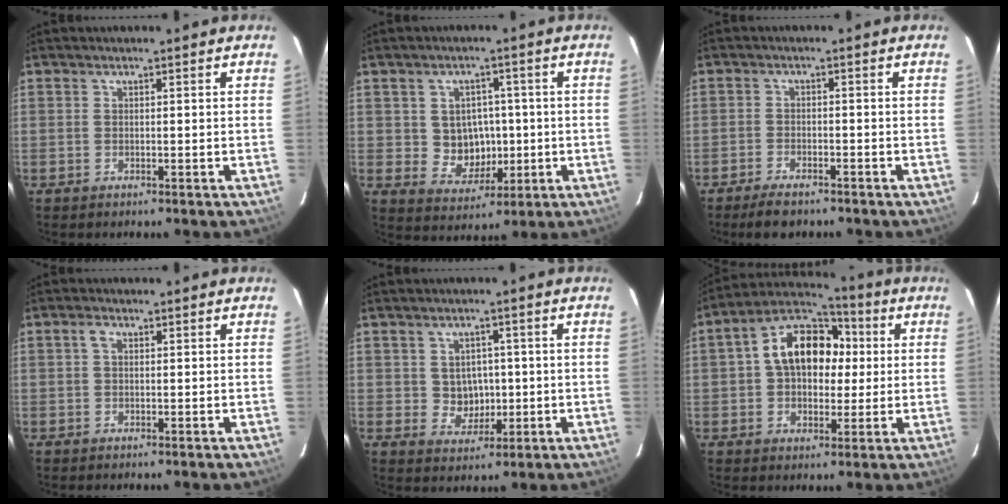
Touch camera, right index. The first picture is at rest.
{"total": 7.2, "force": [0.0, 6.6, 2.7], "torque": [-0.055, 0.009, 0.018]}
{"total": 5.0, "force": [-4.1, 1.5, 2.3], "torque": [-0.060, -0.007, -0.073]}
{"total": 1.4, "force": [0.4, 0.9, 1.0], "torque": [-0.019, 0.007, 0.005]}
{"total": 4.9, "force": [0.2, 4.6, 1.6], "torque": [-0.032, 0.008, 0.014]}
{"total": 13.5, "force": [2.0, 9.3, 9.6], "torque": [-0.173, 0.041, 0.028]}